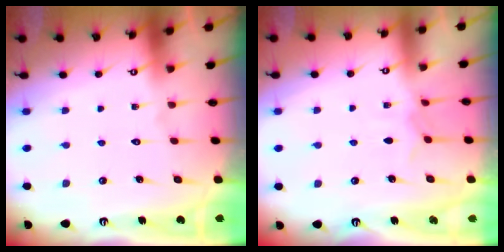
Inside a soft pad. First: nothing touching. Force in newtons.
{"total": 4.6, "press": 4.5, "slide": 0.7}